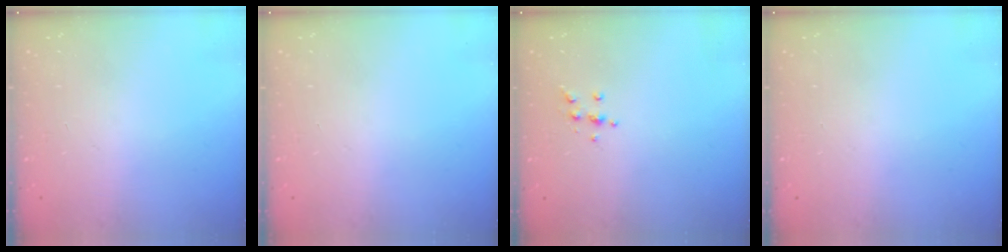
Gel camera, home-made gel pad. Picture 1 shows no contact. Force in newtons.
{"total": 0.0}
{"total": 4.3, "press": 4.2, "slide": 1.1}
{"total": 0.0}